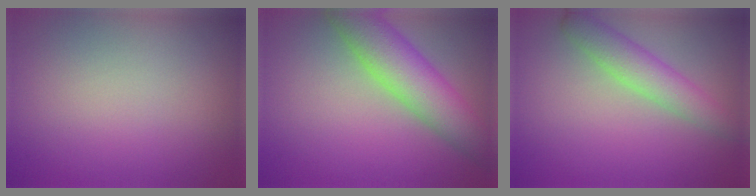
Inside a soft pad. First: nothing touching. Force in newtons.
{"total": 6.4, "press": 6.4, "slide": 0.2}
{"total": 3.4, "press": 3.4, "slide": 0.3}